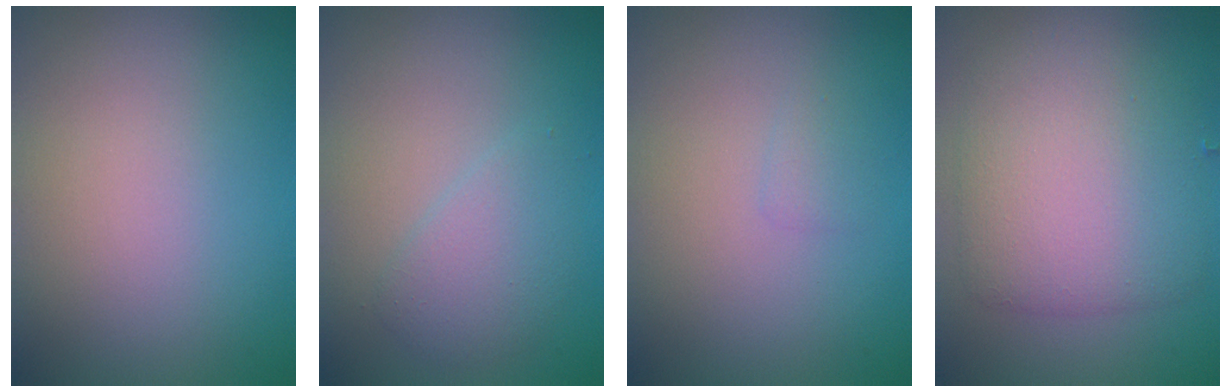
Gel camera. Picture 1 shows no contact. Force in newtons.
{"total": 2.6, "press": 2.6, "slide": 0.3}
{"total": 0.8, "press": 0.8, "slide": 0.1}
{"total": 6.7, "press": 6.7, "slide": 0.2}